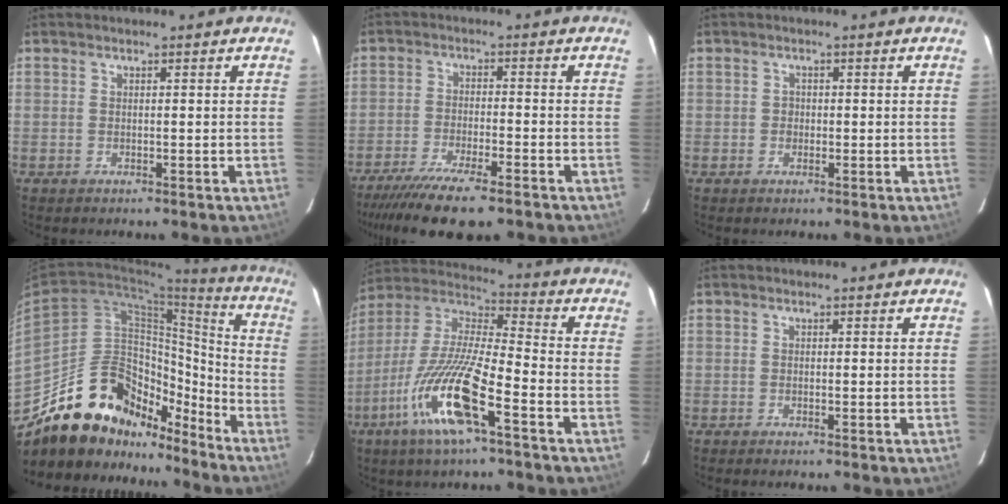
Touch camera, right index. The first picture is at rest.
{"total": 11.2, "force": [-8.9, 1.4, 6.8], "torque": [-0.107, -0.025, -0.144]}
{"total": 1.2, "force": [-0.2, 1.0, 0.5], "torque": [-0.006, 0.003, -0.003]}
{"total": 21.5, "force": [-17.2, 9.1, 9.1], "torque": [-0.181, 0.031, -0.283]}
{"total": 16.4, "force": [-7.7, 2.3, 14.3], "torque": [-0.301, -0.017, -0.147]}
{"total": 0.7, "force": [-0.6, -0.1, 0.4], "torque": [-0.007, 0.000, -0.010]}